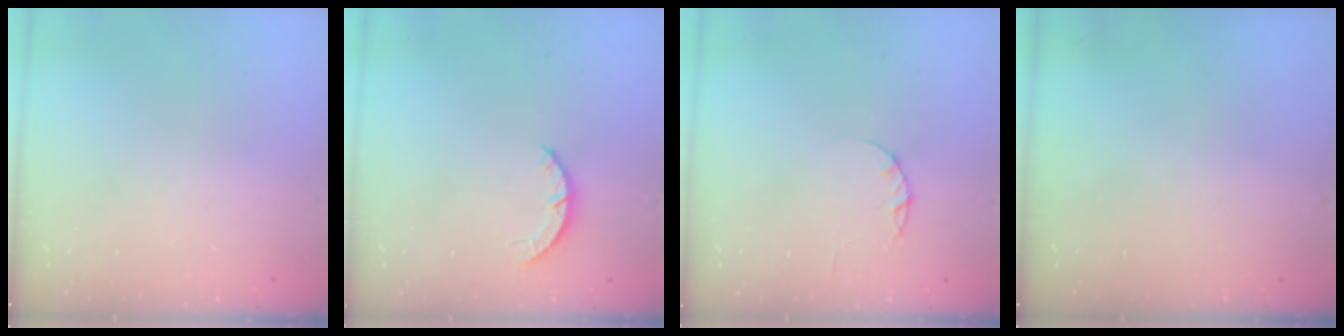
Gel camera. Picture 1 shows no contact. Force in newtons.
{"total": 2.8, "press": 2.8, "slide": 0.4}
{"total": 1.7, "press": 1.7, "slide": 0.3}
{"total": 0.0}